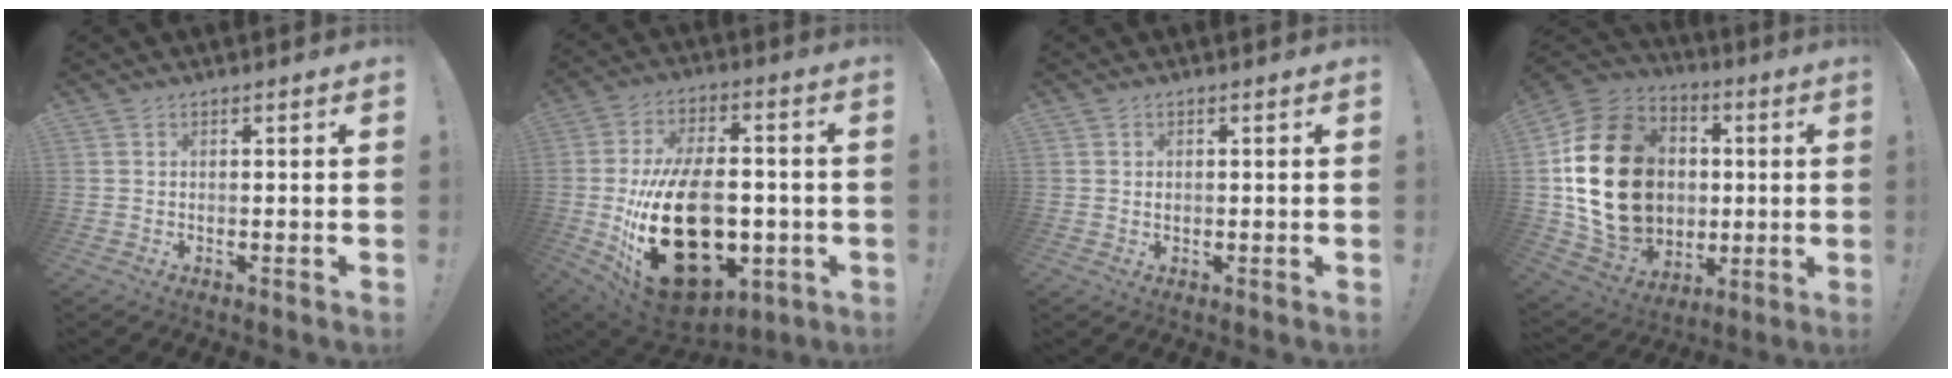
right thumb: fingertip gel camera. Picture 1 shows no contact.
{"total": 31.3, "force": [-5.8, 19.0, 24.2], "torque": [-0.435, 0.028, -0.072]}
{"total": 0.6, "force": [0.2, 0.6, -0.1], "torque": [0.009, -0.001, 0.003]}
{"total": 26.2, "force": [1.9, 20.5, 16.2], "torque": [-0.288, 0.001, 0.081]}